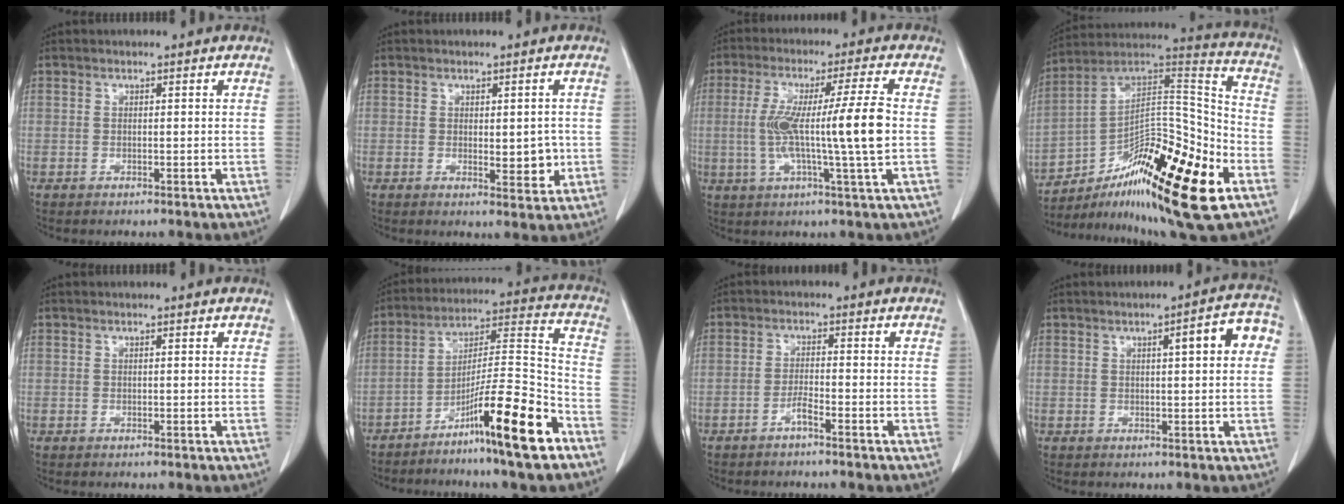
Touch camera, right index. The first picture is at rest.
{"total": 4.0, "force": [-0.2, 1.7, 3.6], "torque": [-0.041, -0.006, 0.006]}
{"total": 12.5, "force": [-0.3, -0.9, 12.5], "torque": [-0.229, 0.004, -0.005]}
{"total": 24.7, "force": [-12.0, 4.9, 21.0], "torque": [-0.310, 0.014, -0.190]}
{"total": 0.0}
{"total": 15.5, "force": [-9.3, -0.1, 12.4], "torque": [-0.206, -0.005, -0.161]}
{"total": 2.2, "force": [-1.6, -0.1, 1.4], "torque": [-0.029, 0.001, -0.033]}
{"total": 6.3, "force": [1.4, 1.1, 6.0], "torque": [-0.077, 0.020, 0.013]}